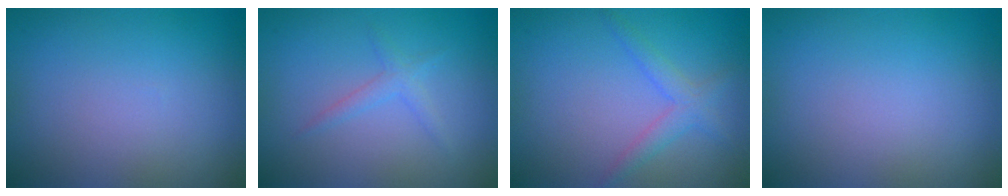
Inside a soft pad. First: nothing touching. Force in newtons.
{"total": 1.3, "press": 1.3, "slide": 0.1}
{"total": 2.1, "press": 2.1, "slide": 0.1}
{"total": 0.0}